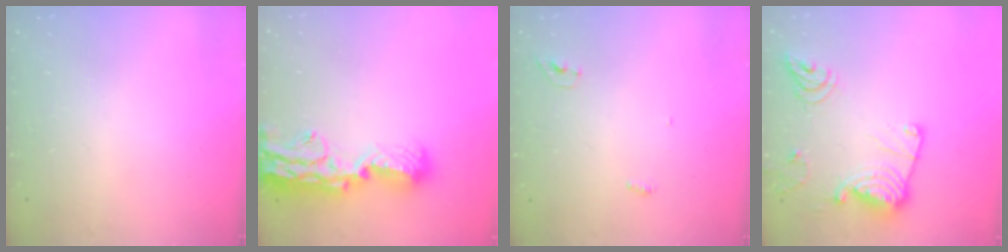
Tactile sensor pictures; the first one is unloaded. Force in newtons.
{"total": 18.1, "press": 17.4, "slide": 5.2}
{"total": 5.6, "press": 3.9, "slide": 4.1}
{"total": 16.6, "press": 16.5, "slide": 1.8}